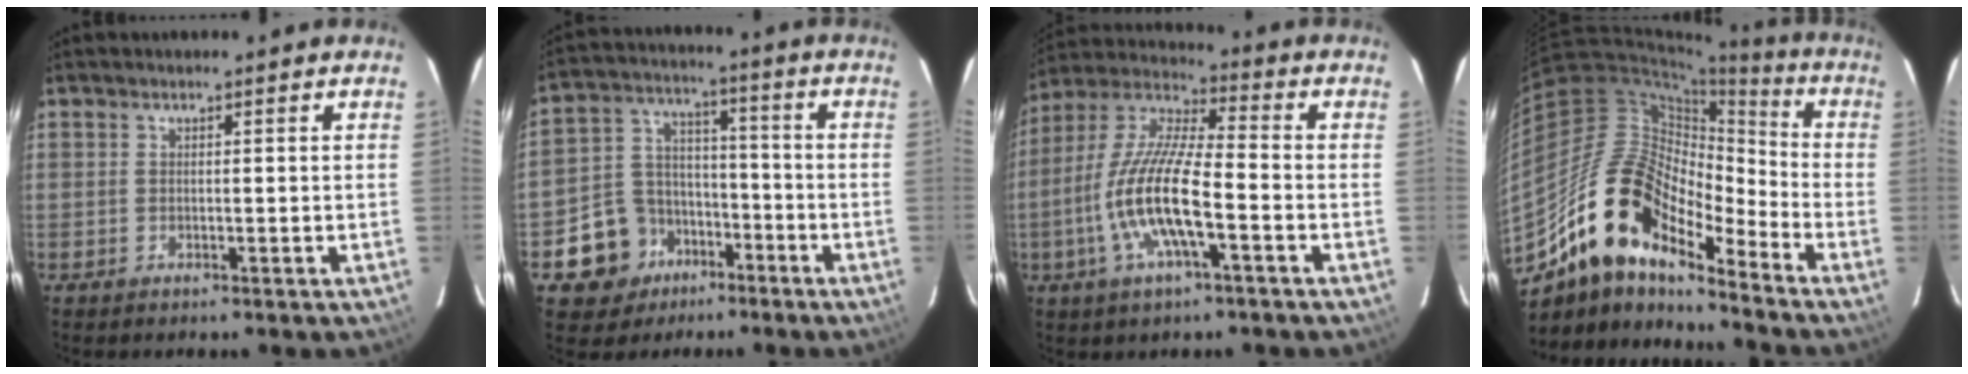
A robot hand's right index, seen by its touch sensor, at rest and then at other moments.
{"total": 11.4, "force": [-6.4, 9.1, 2.6], "torque": [-0.075, 0.043, -0.096]}
{"total": 15.3, "force": [-4.9, 3.4, 14.0], "torque": [-0.285, -0.004, -0.100]}
{"total": 18.3, "force": [-13.1, 6.6, 11.0], "torque": [-0.189, -0.003, -0.260]}